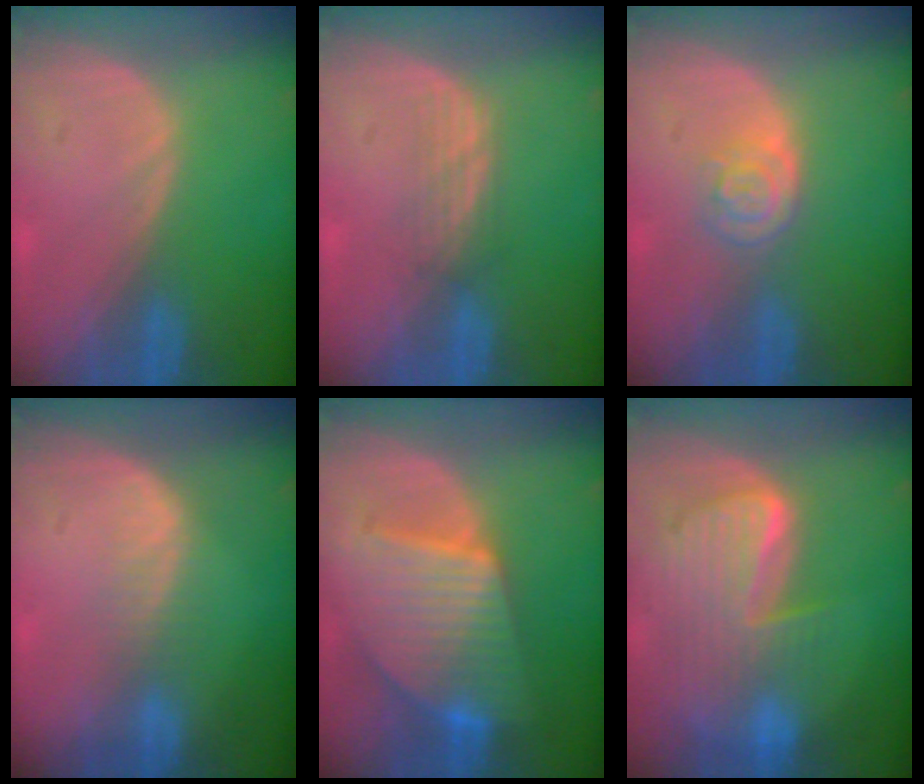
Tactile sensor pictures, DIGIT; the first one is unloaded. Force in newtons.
{"total": 2.7, "press": 2.5, "slide": 0.9}
{"total": 3.7, "press": 3.6, "slide": 0.8}
{"total": 2.7, "press": 2.3, "slide": 1.5}
{"total": 9.8, "press": 9.7, "slide": 0.7}
{"total": 10.0, "press": 8.7, "slide": 5.0}